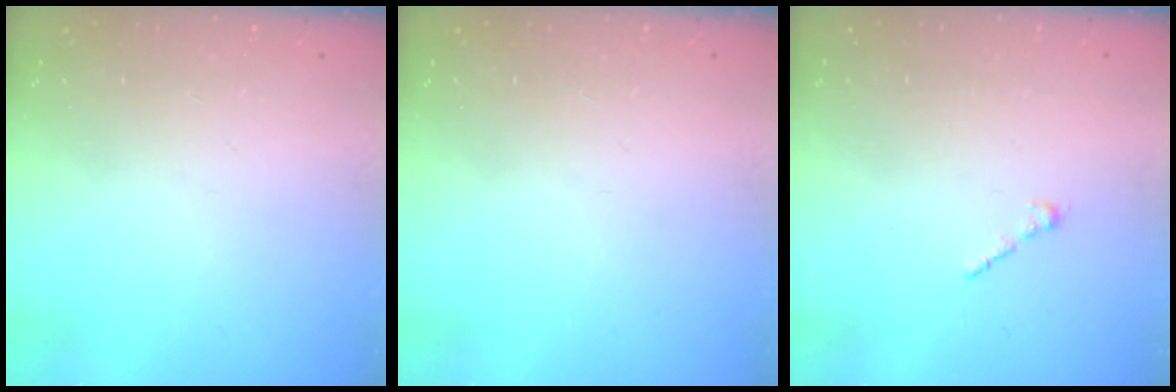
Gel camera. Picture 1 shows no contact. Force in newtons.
{"total": 0.0}
{"total": 1.7, "press": 1.7, "slide": 0.5}